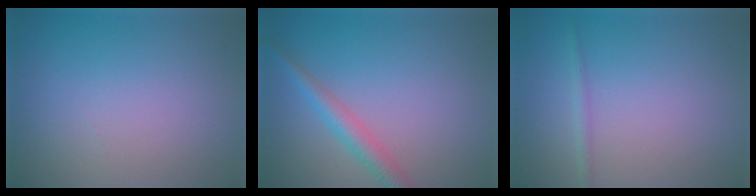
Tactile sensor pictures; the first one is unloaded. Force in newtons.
{"total": 2.9, "press": 2.9, "slide": 0.1}
{"total": 1.1, "press": 1.1, "slide": 0.1}